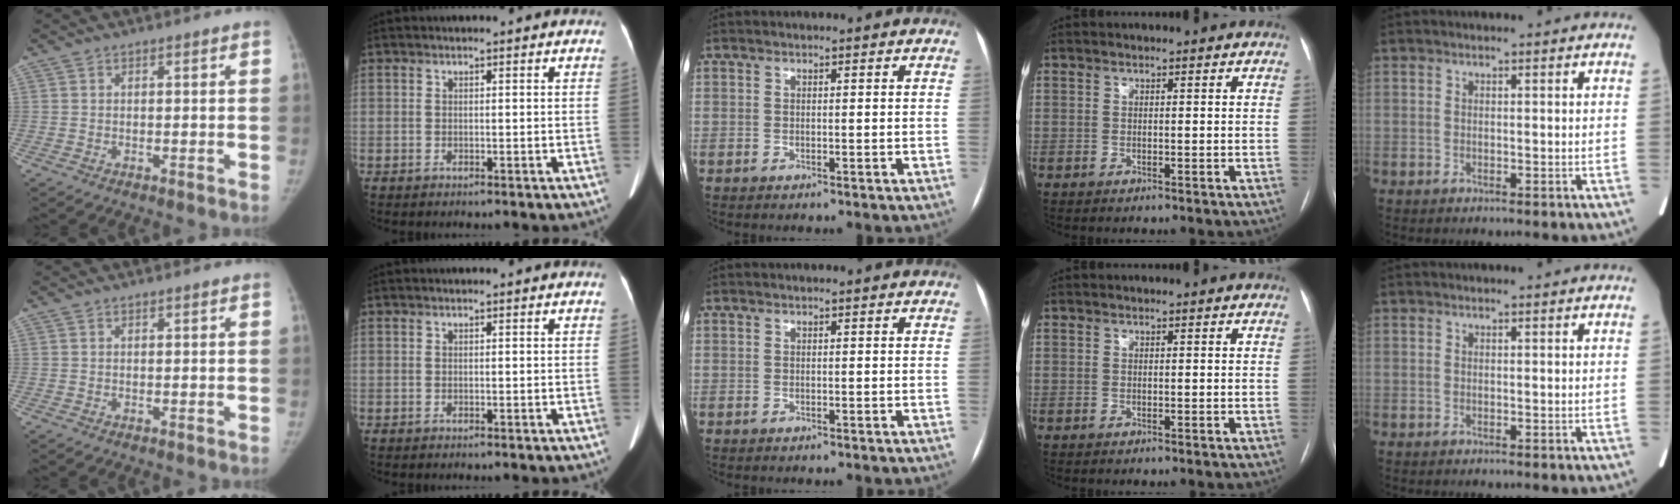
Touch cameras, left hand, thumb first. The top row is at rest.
{}